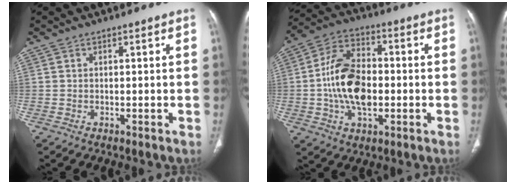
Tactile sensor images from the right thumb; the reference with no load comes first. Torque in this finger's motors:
{"motor_torque": [2.05, 1.99, 1.36, -1.01, 0.23]}